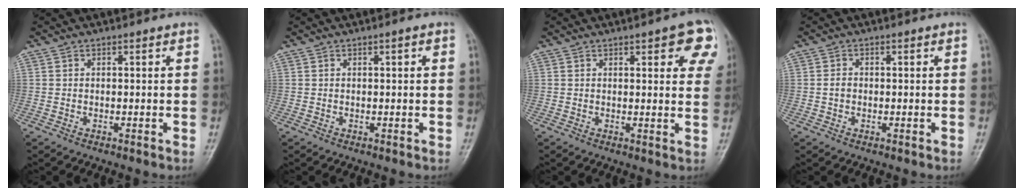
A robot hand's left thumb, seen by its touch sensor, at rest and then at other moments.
{"total": 0.9, "force": [0.3, 0.1, 0.9], "torque": [-0.016, 0.002, 0.002]}
{"total": 8.9, "force": [4.1, 3.0, 7.3], "torque": [-0.054, -0.011, 0.041]}
{"total": 1.5, "force": [-0.2, 1.2, 0.9], "torque": [-0.013, 0.004, -0.006]}